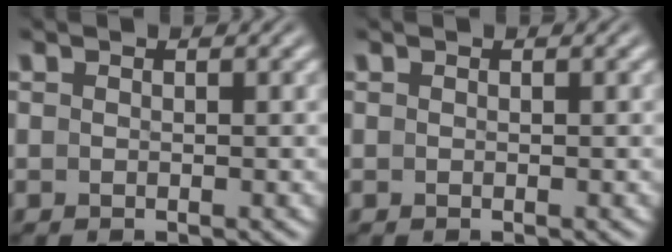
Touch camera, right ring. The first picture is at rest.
{"total": 0.0}